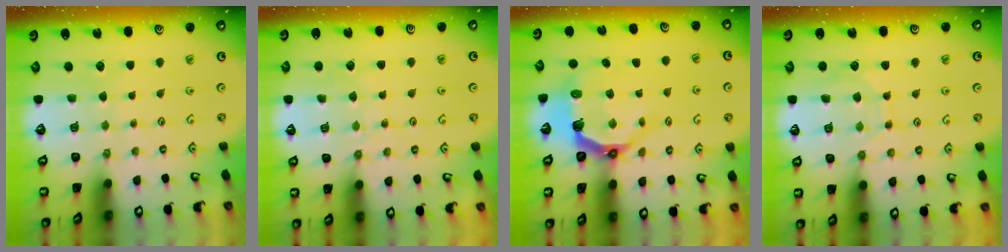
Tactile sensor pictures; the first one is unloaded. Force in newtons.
{"total": 4.6, "press": 4.6, "slide": 0.5}
{"total": 6.5, "press": 4.9, "slide": 4.4}
{"total": 7.6, "press": 7.6, "slide": 0.5}